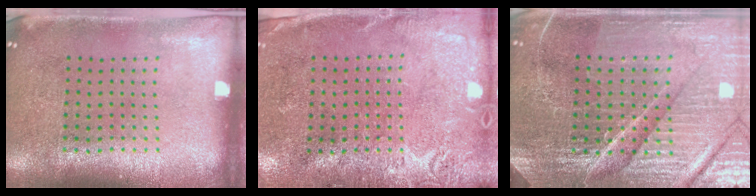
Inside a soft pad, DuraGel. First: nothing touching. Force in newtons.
{"total": 2.7, "press": 2.4, "slide": 1.3}
{"total": 5.7, "press": 5.2, "slide": 2.3}